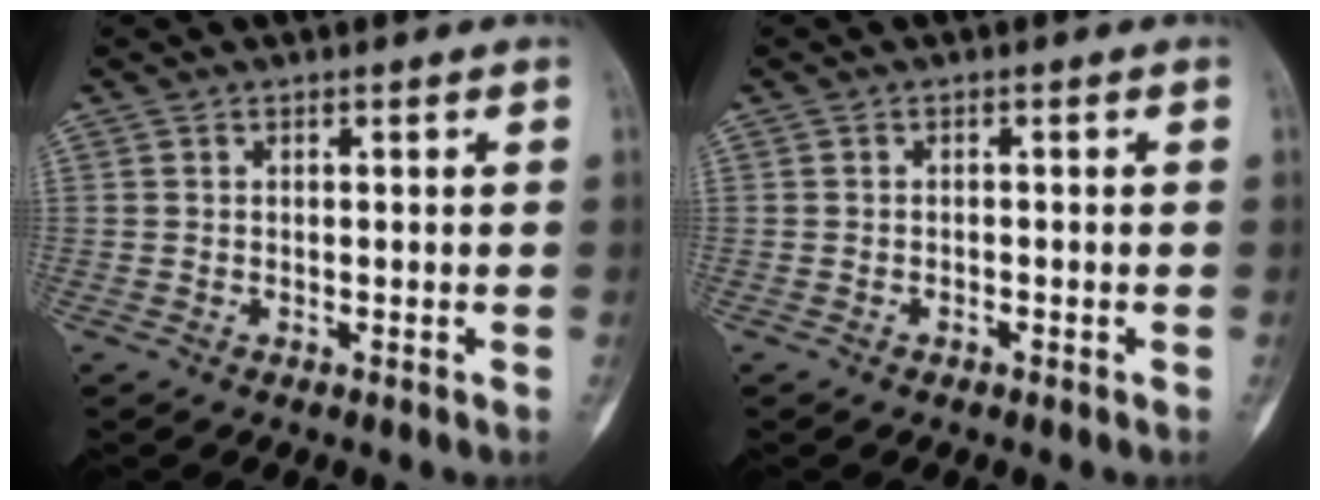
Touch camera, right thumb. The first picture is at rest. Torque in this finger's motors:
{"motor_torque": [-0.35, -0.15, -0.17, 0.06, -0.04]}